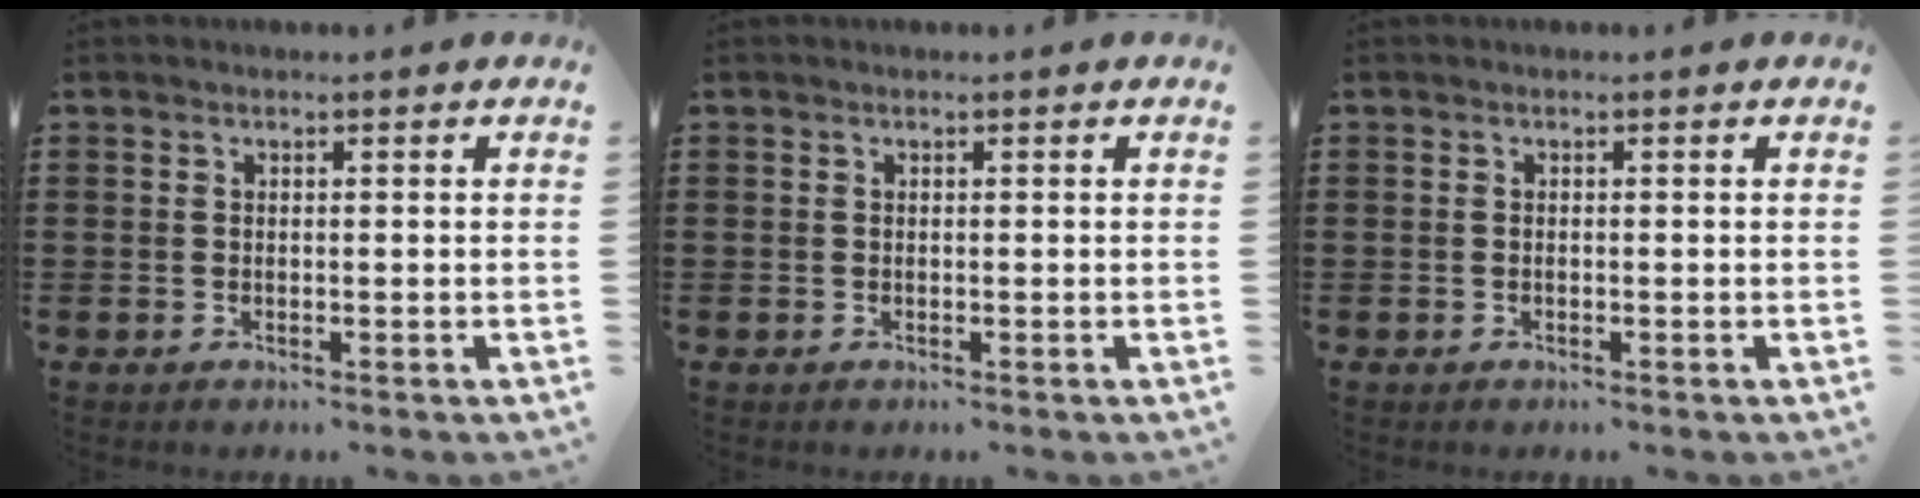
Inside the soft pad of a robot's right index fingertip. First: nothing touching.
{"total": 0.0}
{"total": 0.0}